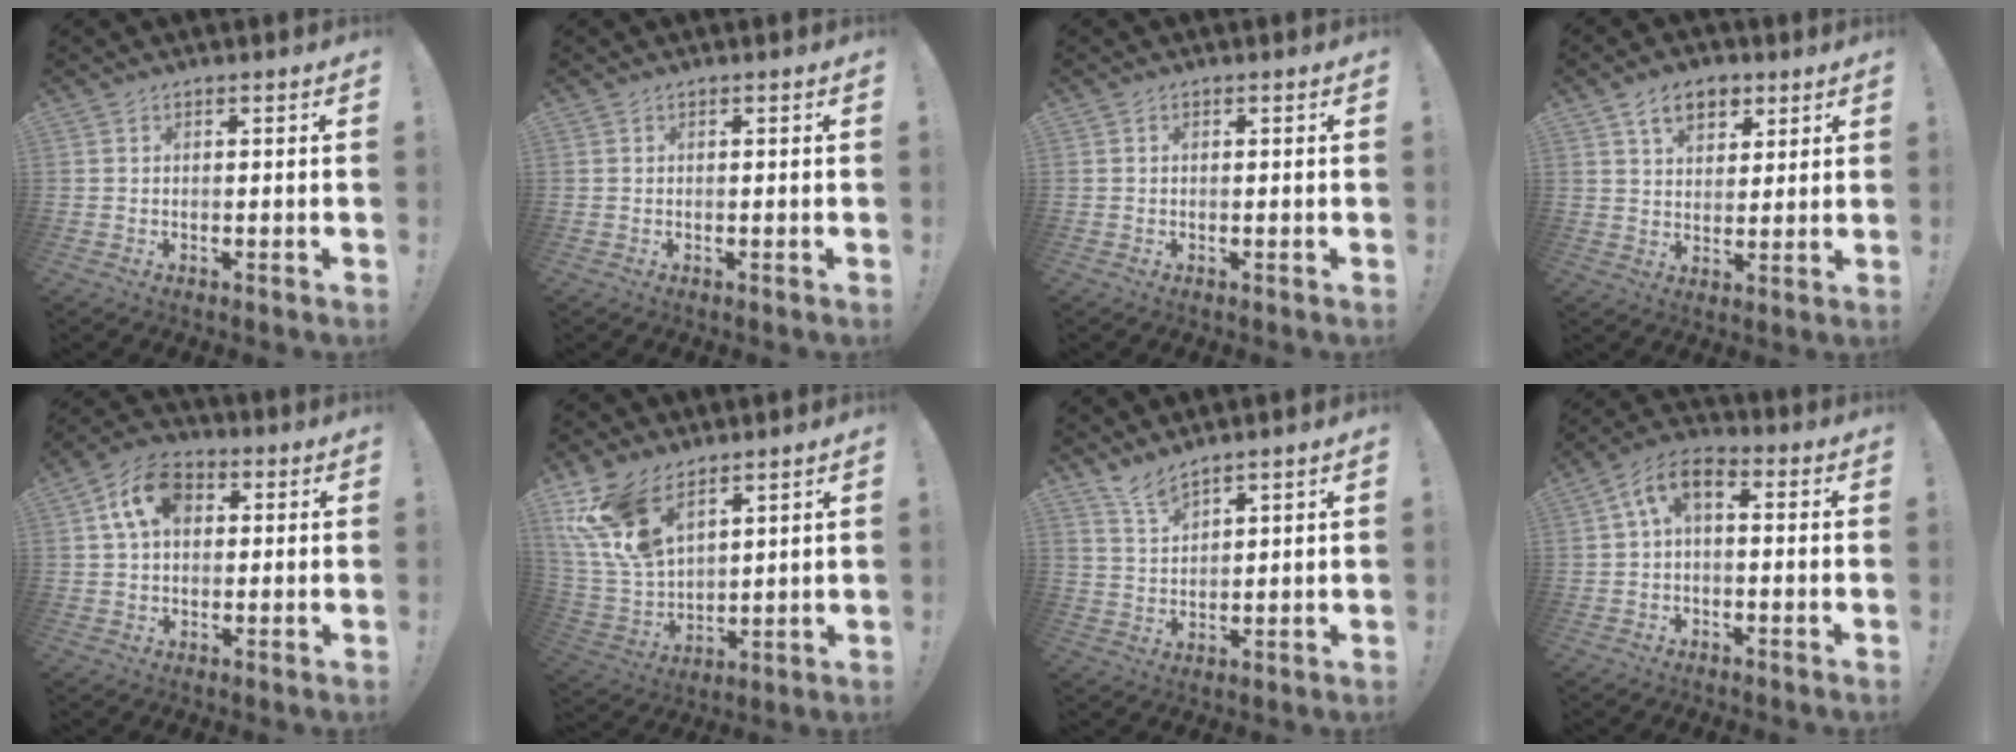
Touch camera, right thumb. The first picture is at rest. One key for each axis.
{"total": 0.0}
{"total": 0.0}
{"total": 9.4, "fx": 5.1, "fy": 6.2, "fz": 4.8, "tx": -0.069, "ty": -0.013, "tz": 0.096}
{"total": 11.3, "fx": 3.4, "fy": 7.8, "fz": 7.5, "tx": -0.126, "ty": 0.014, "tz": 0.068}
{"total": 15.7, "fx": 9.9, "fy": 8.5, "fz": 8.9, "tx": -0.192, "ty": -0.057, "tz": 0.190}
{"total": 5.6, "fx": 5.0, "fy": 1.2, "fz": 2.2, "tx": -0.047, "ty": -0.028, "tz": 0.091}
{"total": 6.7, "fx": 0.8, "fy": 3.5, "fz": 5.6, "tx": -0.117, "ty": 0.004, "tz": 0.021}